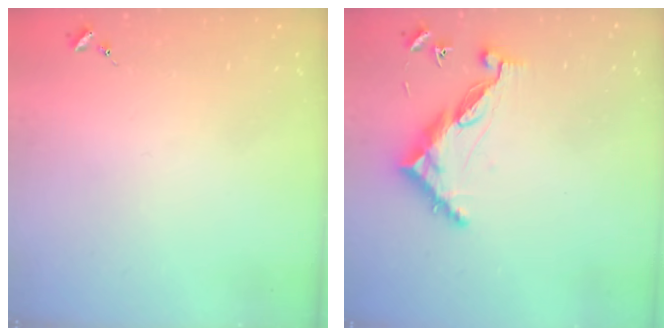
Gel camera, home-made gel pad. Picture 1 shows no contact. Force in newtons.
{"total": 9.0, "press": 9.0, "slide": 0.8}